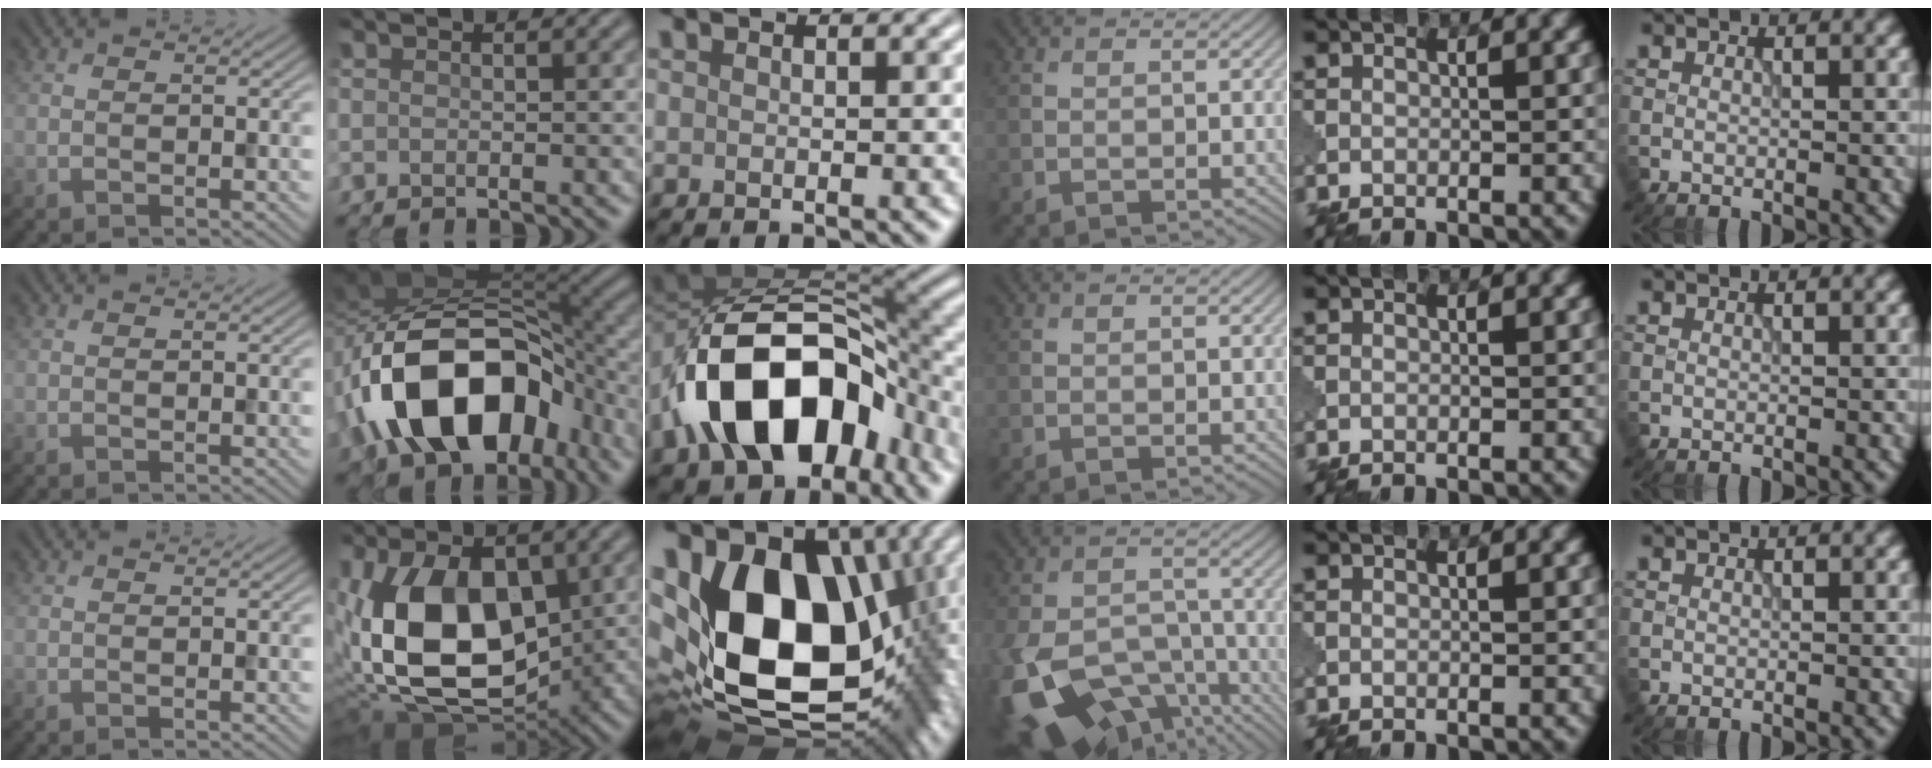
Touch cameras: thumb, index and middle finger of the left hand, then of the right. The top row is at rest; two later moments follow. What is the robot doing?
{"motion": "assemble", "object": "puzzle pieces"}